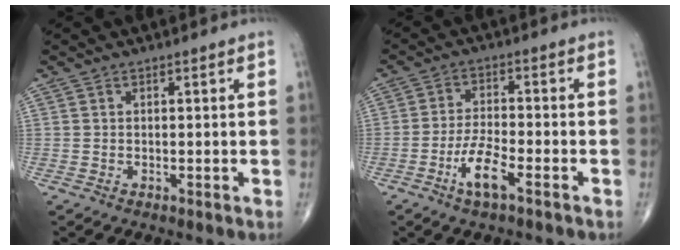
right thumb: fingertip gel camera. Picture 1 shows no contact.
{"total": 6.6, "force": [-3.4, 1.7, 5.4], "torque": [-0.111, 0.017, -0.064]}